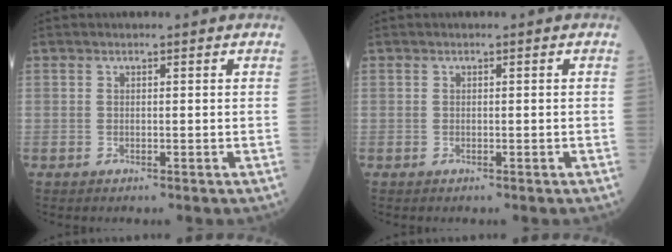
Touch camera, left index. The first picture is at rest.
{"total": 0.0}